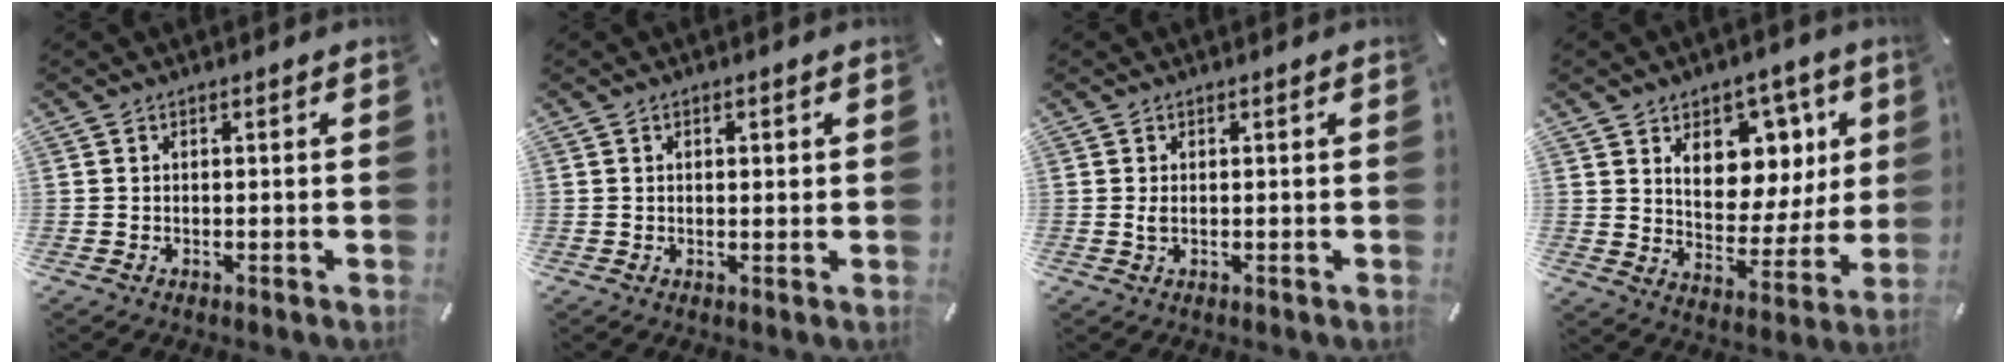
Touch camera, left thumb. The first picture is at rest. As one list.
[{"total": 1.1, "force": [0.4, 0.7, 0.8], "torque": [-0.017, 0.005, 0.006]}, {"total": 1.2, "force": [0.2, 0.5, 1.1], "torque": [-0.023, 0.000, 0.003]}, {"total": 12.6, "force": [5.6, 9.7, 5.8], "torque": [-0.075, -0.047, 0.104]}]